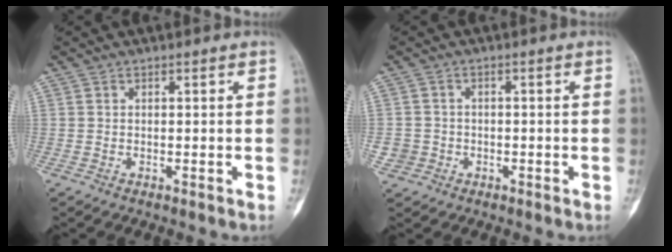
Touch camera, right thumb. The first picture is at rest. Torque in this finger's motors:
{"motor_torque": [1.07, -0.08, 0.51, -0.96, -0.03]}